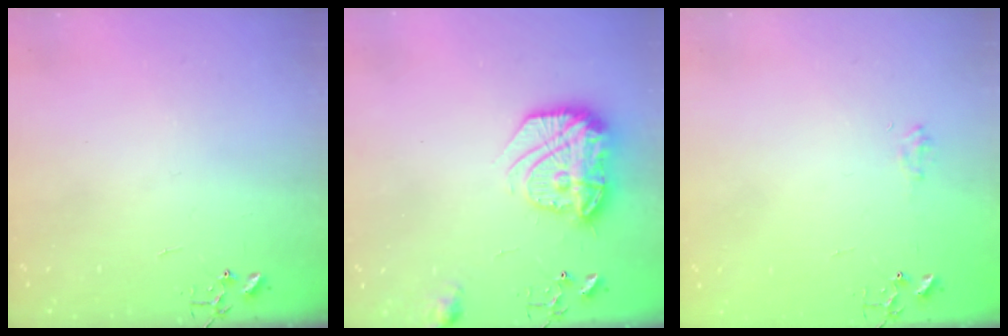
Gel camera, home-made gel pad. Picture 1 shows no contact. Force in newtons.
{"total": 18.4, "press": 18.3, "slide": 1.4}
{"total": 6.7, "press": 6.6, "slide": 0.7}